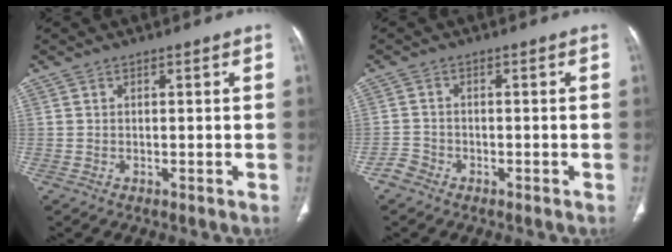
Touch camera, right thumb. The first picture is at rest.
{"total": 2.3, "force": [-1.7, 1.5, 0.4], "torque": [-0.007, 0.009, -0.036]}